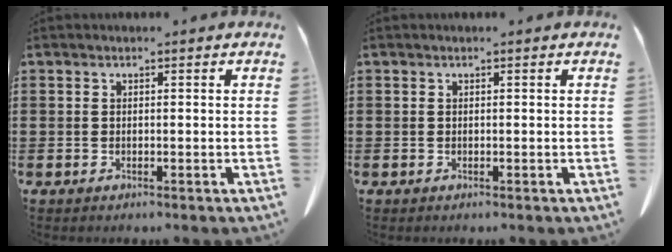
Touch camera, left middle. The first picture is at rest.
{"total": 0.0}